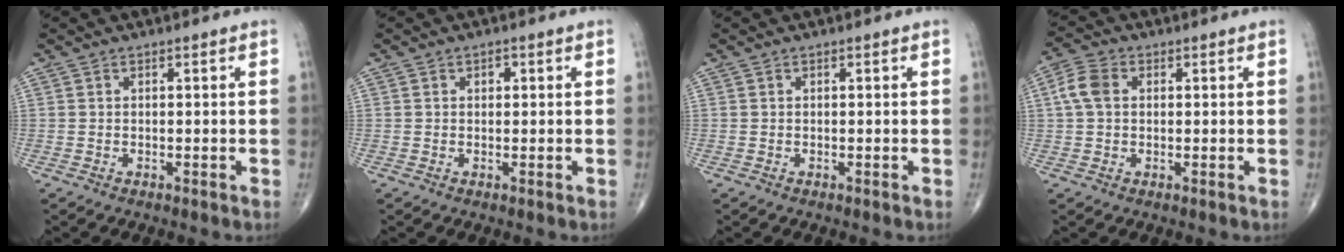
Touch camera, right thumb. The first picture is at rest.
{"total": 1.0, "force": [0.3, 0.7, 0.6], "torque": [-0.002, 0.001, 0.003]}
{"total": 0.0}
{"total": 5.1, "force": [0.8, 3.7, 3.5], "torque": [-0.077, 0.013, 0.011]}